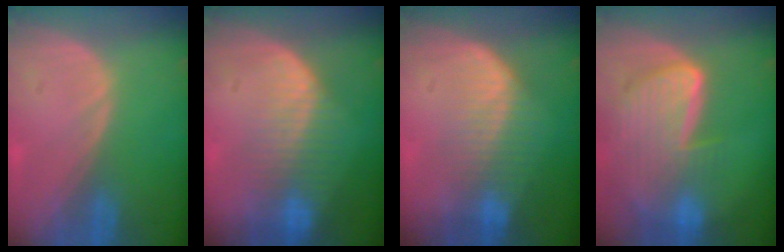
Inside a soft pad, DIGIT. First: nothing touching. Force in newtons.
{"total": 8.4, "press": 7.2, "slide": 4.4}
{"total": 7.1, "press": 6.5, "slide": 2.8}
{"total": 9.4, "press": 8.1, "slide": 4.8}